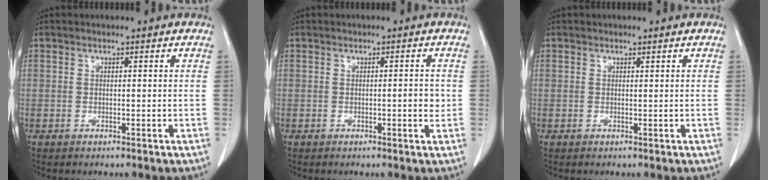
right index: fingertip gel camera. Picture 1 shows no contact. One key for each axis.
{"total": 1.8, "fx": -0.1, "fy": 0.5, "fz": 1.7, "tx": -0.024, "ty": 0.001, "tz": -0.003}
{"total": 0.0}